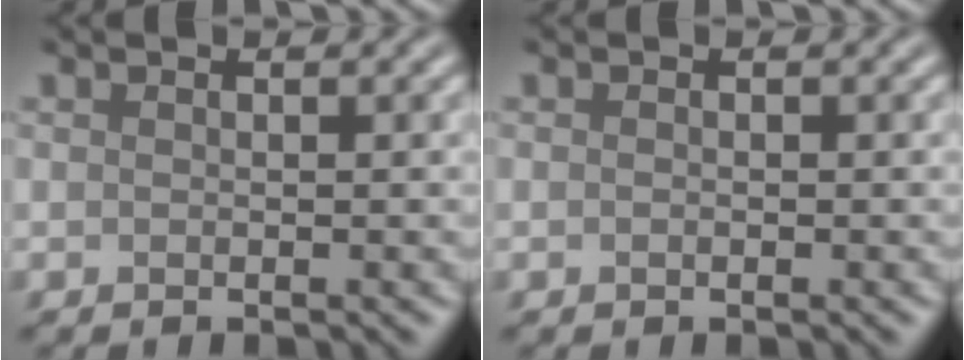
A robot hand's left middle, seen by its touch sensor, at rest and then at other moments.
{"total": 0.0}